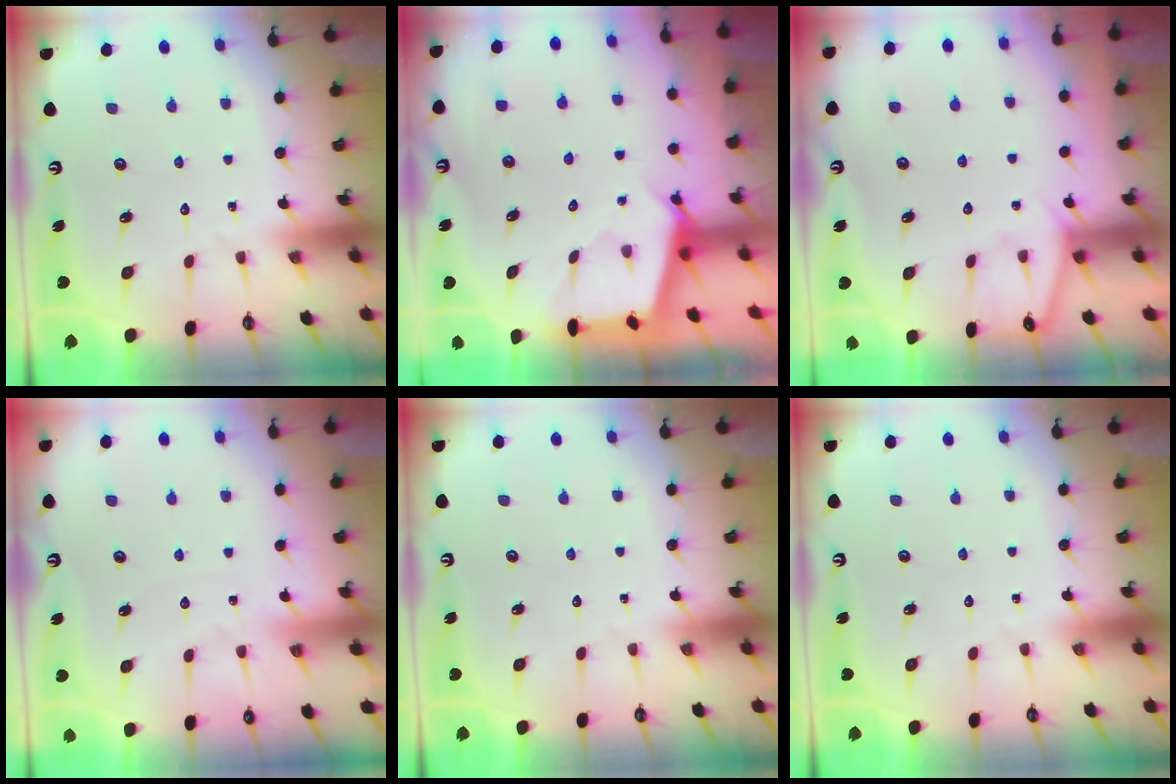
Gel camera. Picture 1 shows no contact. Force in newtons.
{"total": 2.6, "press": 2.6, "slide": 0.3}
{"total": 4.5, "press": 4.5, "slide": 0.5}
{"total": 3.4, "press": 3.4, "slide": 0.5}
{"total": 0.0}
{"total": 0.0}